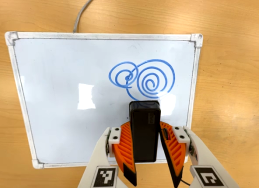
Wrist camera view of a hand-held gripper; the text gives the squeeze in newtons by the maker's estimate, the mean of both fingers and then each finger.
{"total": 5.8, "left": 5.3, "right": 6.3}